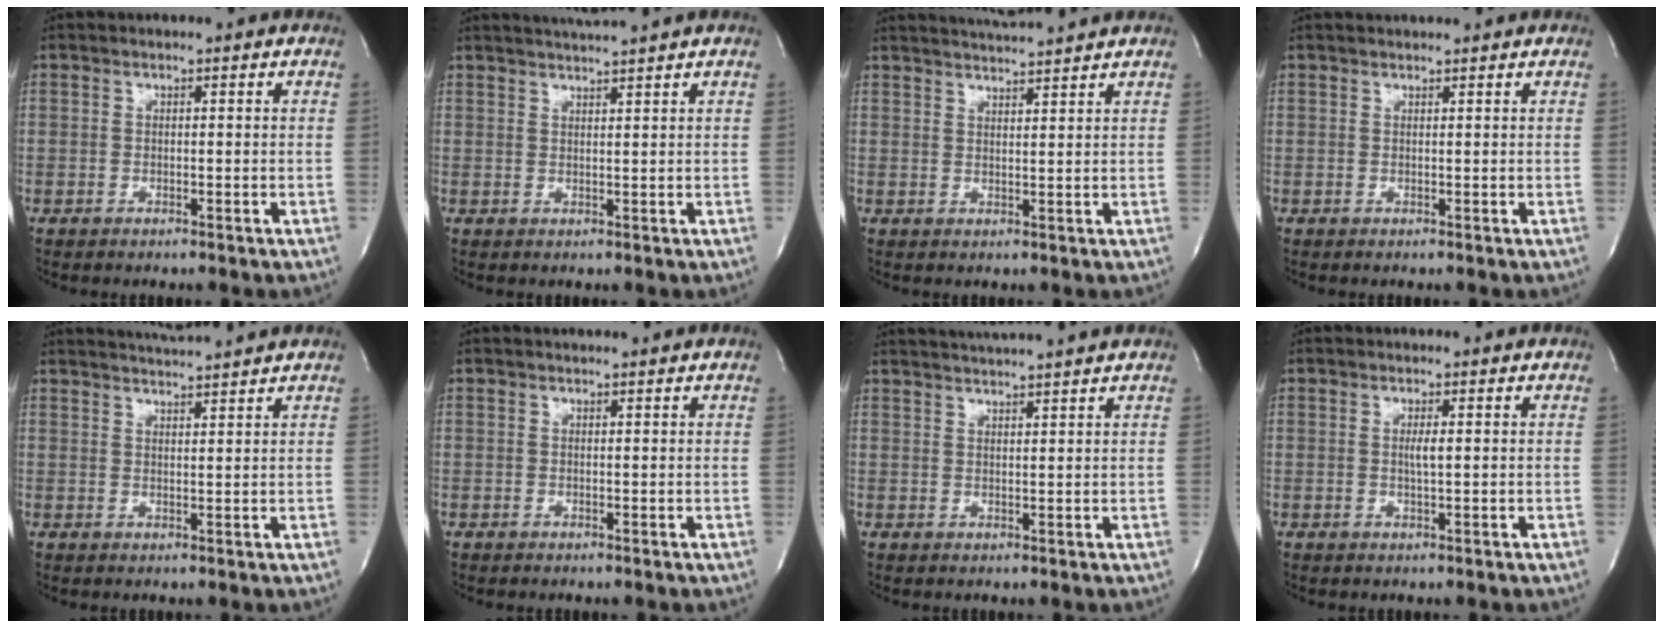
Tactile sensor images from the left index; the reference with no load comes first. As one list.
[{"total": 3.8, "force": [3.4, -1.3, 1.0], "torque": [-0.014, 0.003, 0.057]}, {"total": 6.6, "force": [6.3, -1.0, 1.9], "torque": [-0.038, 0.010, 0.096]}, {"total": 2.6, "force": [2.5, 0.1, 0.5], "torque": [-0.007, 0.019, 0.034]}, {"total": 5.7, "force": [5.4, -1.0, 1.5], "torque": [-0.029, 0.008, 0.082]}, {"total": 0.0}, {"total": 7.1, "force": [6.6, -1.2, 2.4], "torque": [-0.041, 0.016, 0.094]}, {"total": 1.5, "force": [0.0, 0.0, 1.5], "torque": [-0.032, -0.003, 0.001]}]